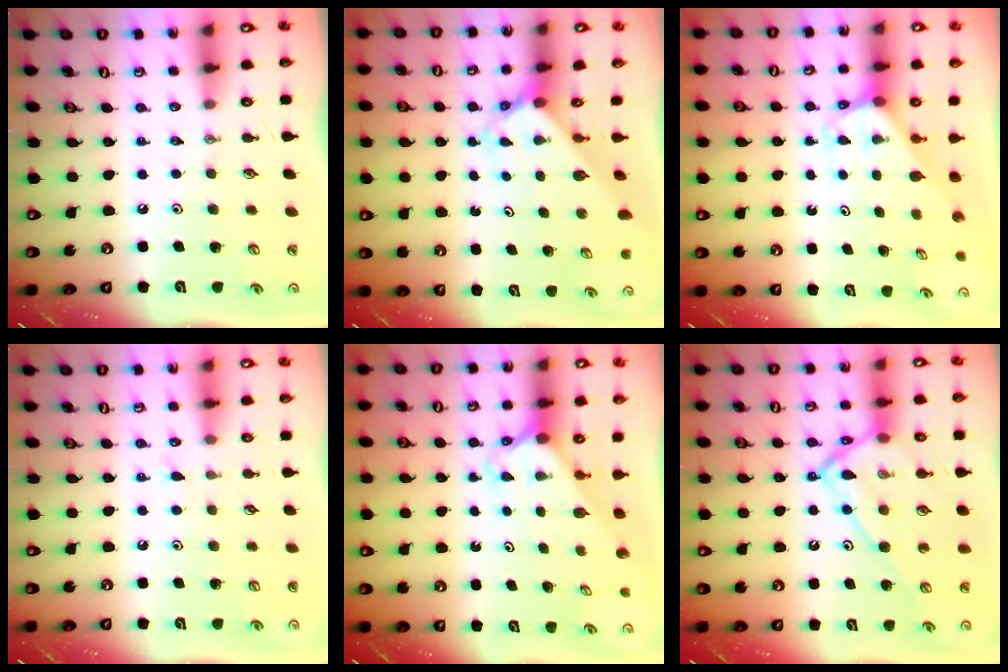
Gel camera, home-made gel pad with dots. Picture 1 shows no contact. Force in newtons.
{"total": 2.4, "press": 2.4, "slide": 0.2}
{"total": 2.6, "press": 2.6, "slide": 0.1}
{"total": 7.7, "press": 7.7, "slide": 0.7}
{"total": 2.4, "press": 2.4, "slide": 0.2}
{"total": 17.6, "press": 17.5, "slide": 1.4}